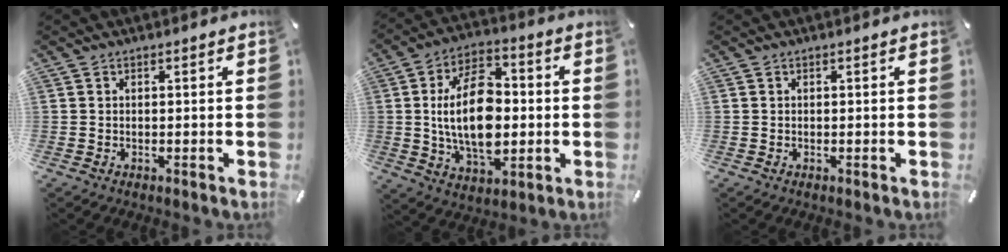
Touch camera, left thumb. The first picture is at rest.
{"total": 18.5, "force": [-0.1, 11.1, 14.8], "torque": [-0.298, -0.002, -0.010]}
{"total": 0.0}